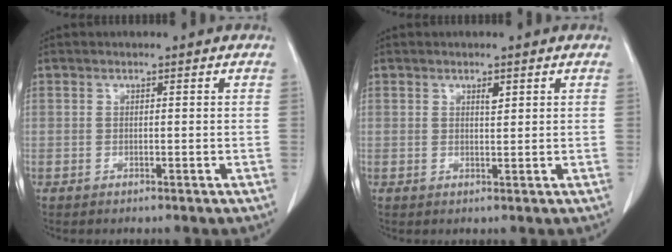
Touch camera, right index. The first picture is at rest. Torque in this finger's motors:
{"motor_torque": [-0.02, 0.07, 0.00, 0.00]}